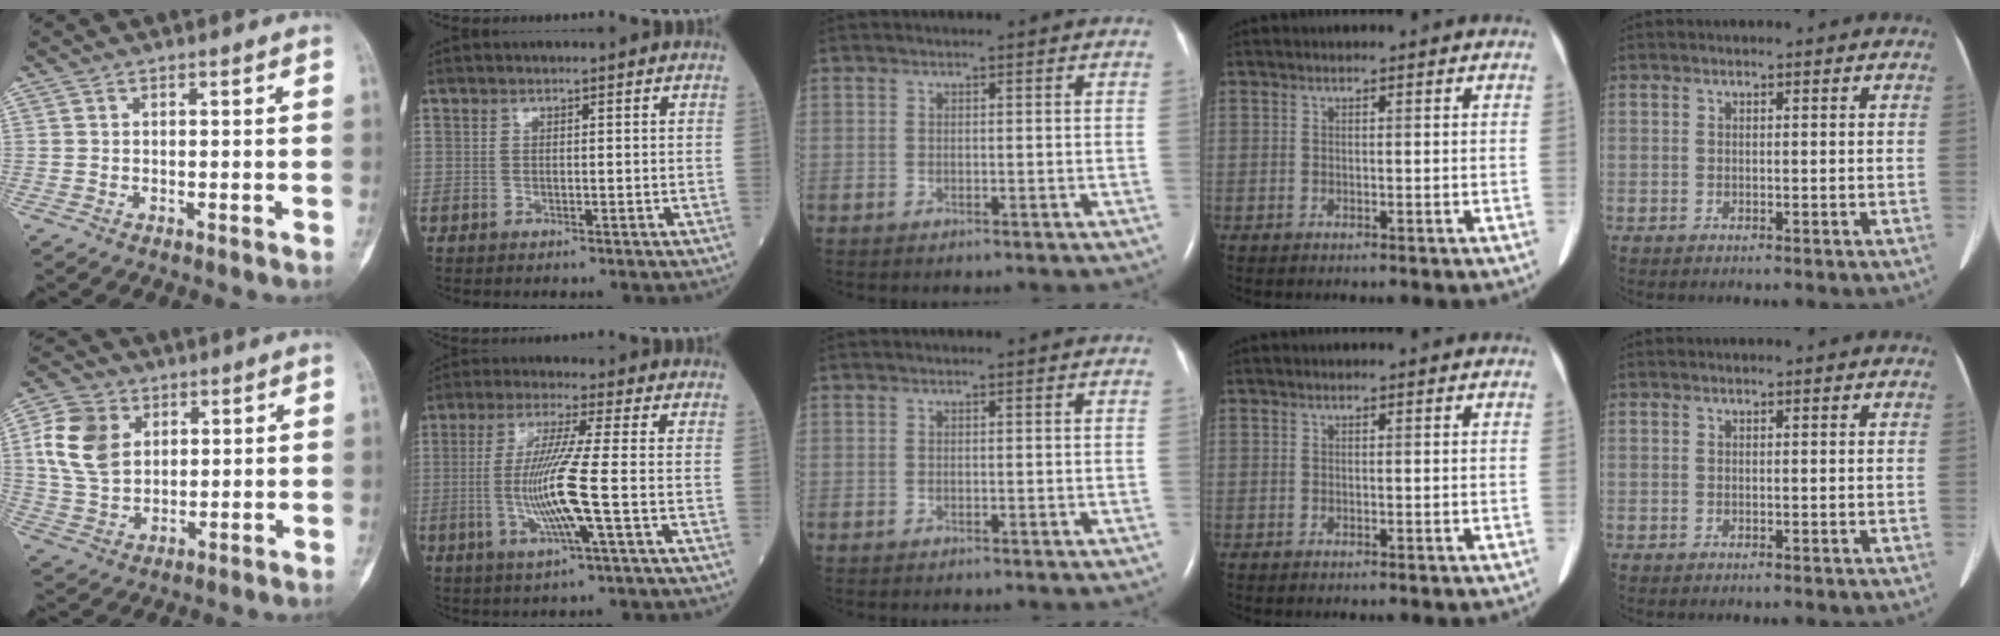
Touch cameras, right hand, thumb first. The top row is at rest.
{"thumb": {"total": 11.6, "force": [3.3, 8.5, 7.1], "torque": [-0.123, -0.005, 0.065]}, "index": {"total": 9.9, "force": [-1.7, -1.1, 9.6], "torque": [-0.201, -0.011, -0.035]}}